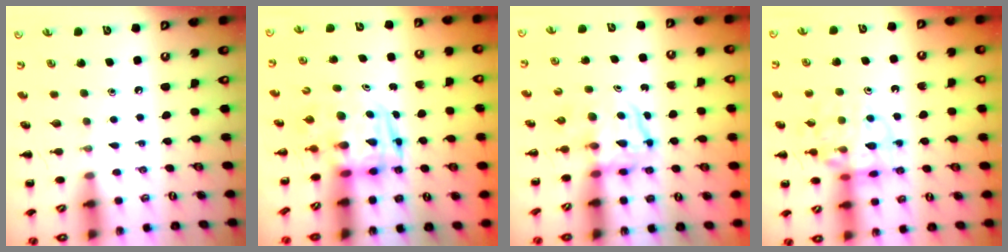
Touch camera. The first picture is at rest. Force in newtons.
{"total": 3.3, "press": 3.2, "slide": 0.7}
{"total": 4.0, "press": 4.0, "slide": 0.3}
{"total": 13.3, "press": 13.2, "slide": 2.0}